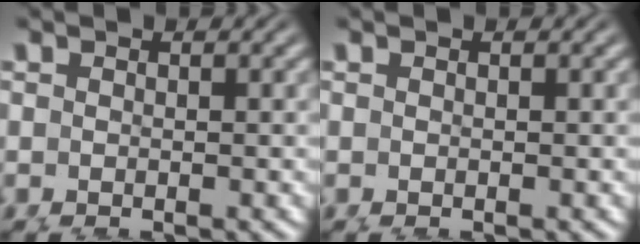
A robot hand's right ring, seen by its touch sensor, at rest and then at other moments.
{"total": 0.0}